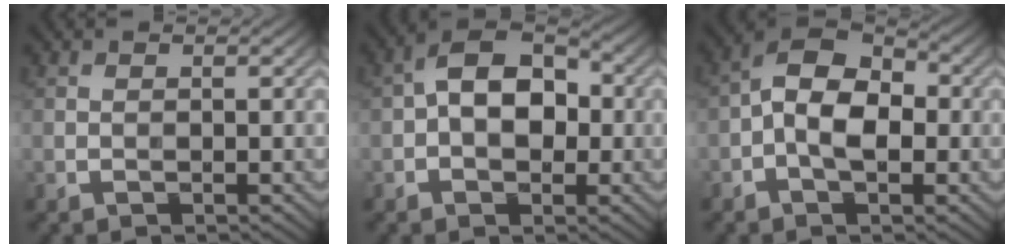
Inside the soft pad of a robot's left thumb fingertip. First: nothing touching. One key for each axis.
{"total": 8.3, "fx": 0.3, "fy": 5.4, "fz": 6.4, "tx": -0.096, "ty": 0.015, "tz": -0.009}
{"total": 8.7, "fx": -1.0, "fy": 5.1, "fz": 7.0, "tx": -0.127, "ty": 0.013, "tz": -0.029}